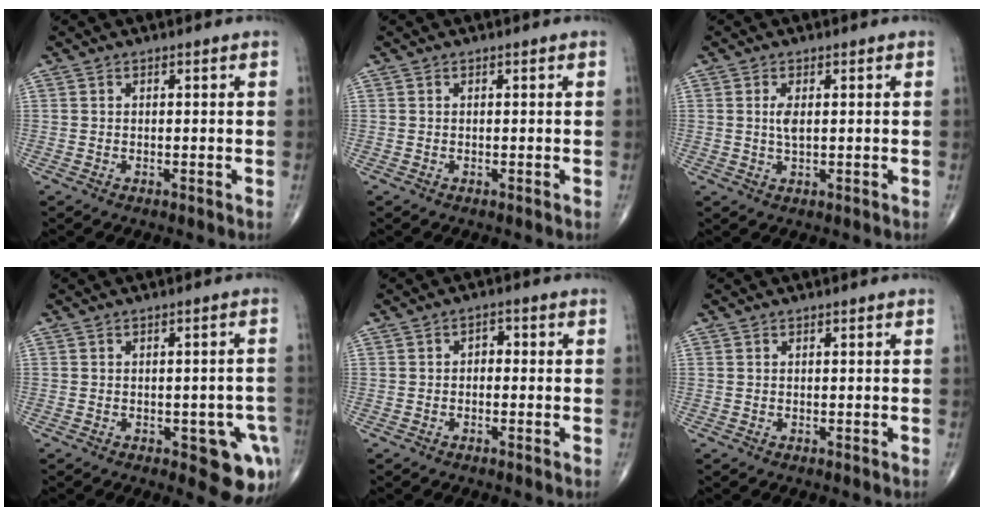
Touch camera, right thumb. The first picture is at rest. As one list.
[{"total": 0.0}, {"total": 2.4, "force": [0.4, 0.9, 2.2], "torque": [-0.045, -0.003, 0.011]}, {"total": 8.9, "force": [-3.5, 3.7, 7.2], "torque": [-0.049, 0.007, -0.038]}, {"total": 1.9, "force": [-0.3, 1.4, 1.3], "torque": [-0.006, 0.010, -0.013]}, {"total": 0.0}]